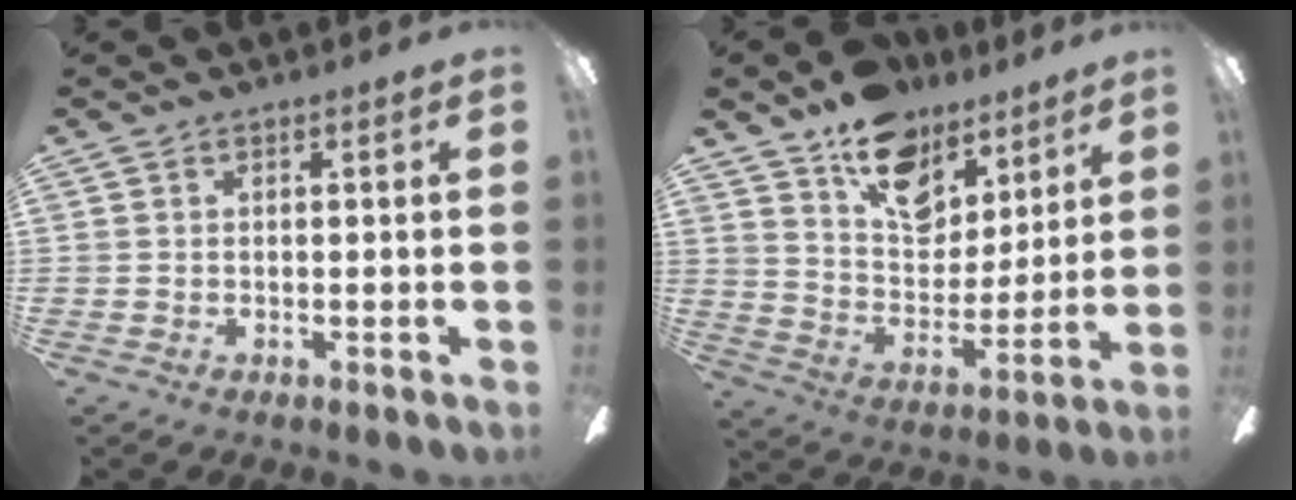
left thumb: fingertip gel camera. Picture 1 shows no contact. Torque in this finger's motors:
{"motor_torque": [1.78, 1.17, 1.09, -1.21, 0.26]}